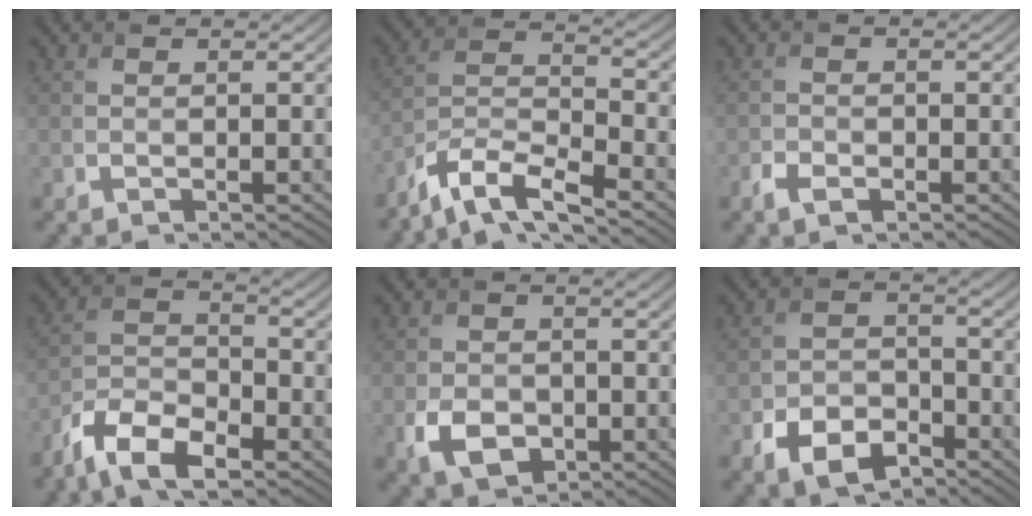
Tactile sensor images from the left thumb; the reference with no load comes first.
{"total": 8.3, "force": [-6.6, 1.9, 4.6], "torque": [-0.094, -0.003, -0.140]}
{"total": 2.0, "force": [-1.2, 1.1, 1.0], "torque": [-0.024, -0.003, -0.026]}
{"total": 8.4, "force": [-6.0, 3.4, 4.9], "torque": [-0.093, -0.005, -0.131]}
{"total": 4.7, "force": [-1.8, 3.5, 2.7], "torque": [-0.058, -0.014, -0.034]}
{"total": 6.6, "force": [-4.0, 4.0, 3.3], "torque": [-0.066, -0.008, -0.078]}